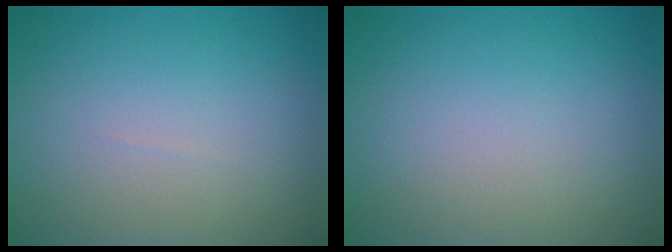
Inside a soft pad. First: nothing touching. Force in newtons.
{"total": 0.0}